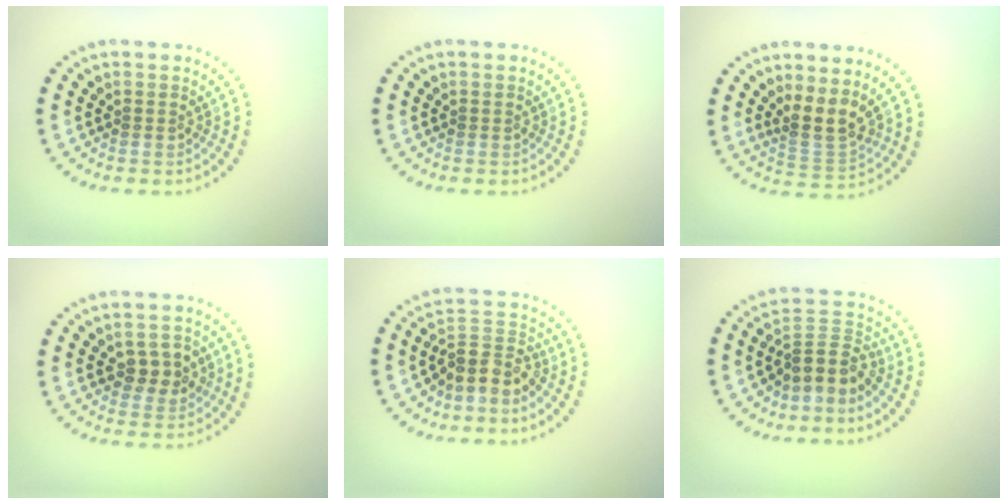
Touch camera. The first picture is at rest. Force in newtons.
{"total": 0.0}
{"total": 3.1, "press": 2.4, "slide": 2.0}
{"total": 2.8, "press": 2.8, "slide": 0.6}
{"total": 3.4, "press": 2.6, "slide": 2.3}
{"total": 3.4, "press": 2.6, "slide": 2.2}